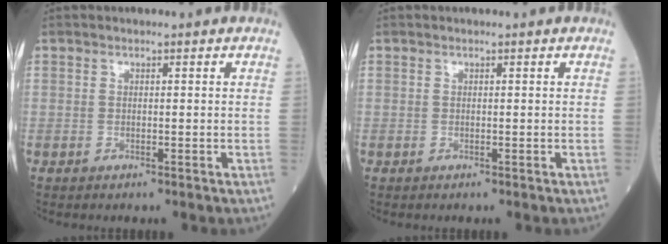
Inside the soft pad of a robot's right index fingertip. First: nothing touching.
{"total": 0.0}